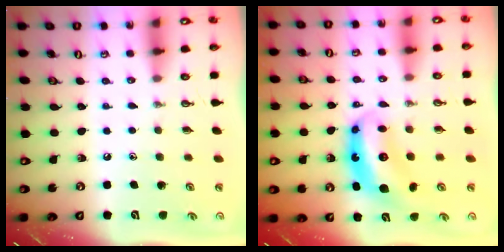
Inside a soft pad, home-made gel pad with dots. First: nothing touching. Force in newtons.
{"total": 8.1, "press": 8.1, "slide": 0.8}